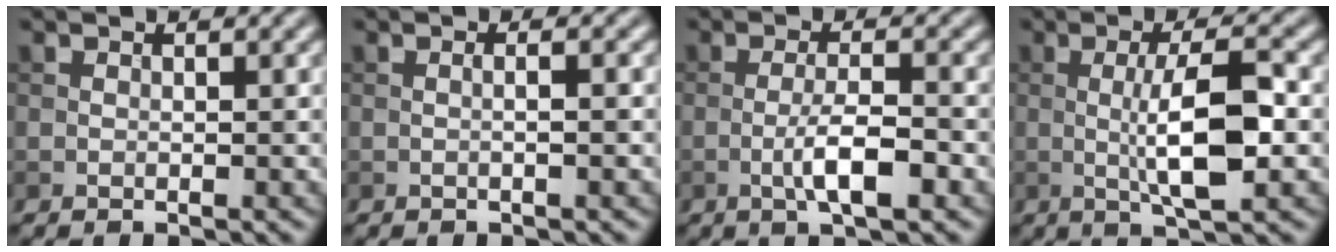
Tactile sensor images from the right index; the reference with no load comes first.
{"total": 1.5, "force": [0.1, 0.5, 1.5], "torque": [-0.004, -0.004, -0.004]}
{"total": 4.1, "force": [-1.4, 0.9, 3.8], "torque": [-0.068, 0.002, -0.029]}
{"total": 6.4, "force": [-0.4, 1.4, 6.3], "torque": [-0.111, 0.004, -0.009]}